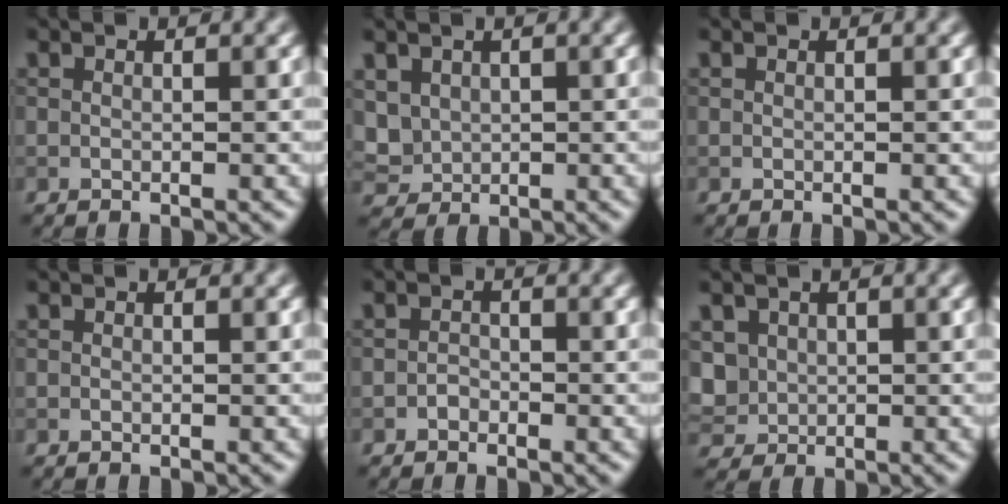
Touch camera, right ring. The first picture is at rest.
{"total": 2.8, "force": [0.6, 2.4, 1.3], "torque": [-0.039, -0.004, 0.018]}
{"total": 0.0}
{"total": 0.0}
{"total": 0.9, "force": [-0.7, 0.6, 0.1], "torque": [0.000, -0.002, -0.014]}
{"total": 3.6, "force": [0.5, 3.2, 1.7], "torque": [-0.050, 0.002, 0.014]}